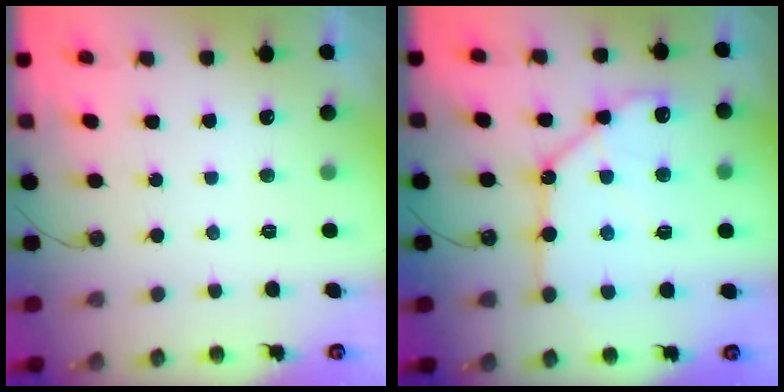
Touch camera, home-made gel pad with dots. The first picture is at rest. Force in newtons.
{"total": 13.6, "press": 13.5, "slide": 1.7}